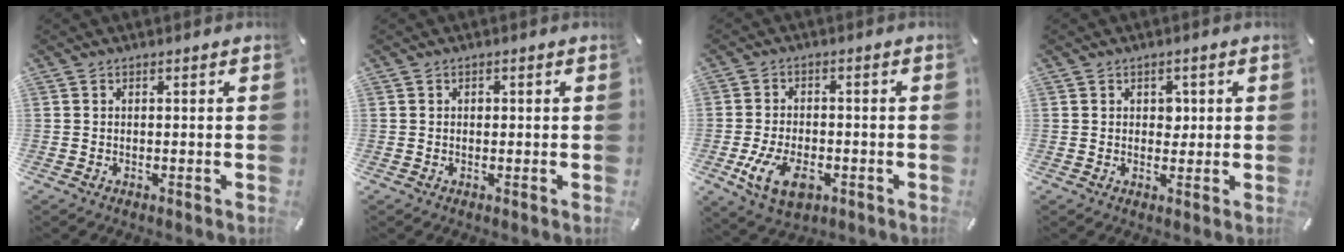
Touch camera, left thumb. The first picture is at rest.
{"total": 0.8, "force": [0.0, 0.6, 0.5], "torque": [-0.009, 0.002, -0.001]}
{"total": 10.4, "force": [-3.8, 6.4, 7.2], "torque": [-0.154, 0.002, -0.070]}
{"total": 2.9, "force": [0.4, 2.4, 1.7], "torque": [-0.011, -0.004, -0.002]}